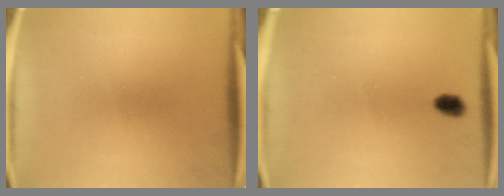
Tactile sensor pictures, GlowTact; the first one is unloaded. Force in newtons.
{"total": 2.7}